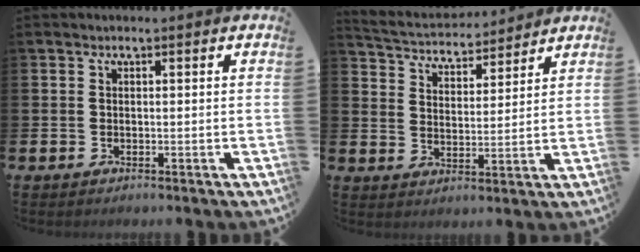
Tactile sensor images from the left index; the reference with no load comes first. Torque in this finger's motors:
{"motor_torque": [0.94, -1.20, 0.20, 0.02]}